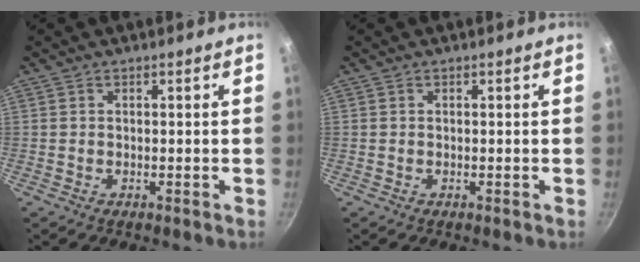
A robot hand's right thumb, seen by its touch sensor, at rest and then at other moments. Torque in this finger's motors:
{"motor_torque": [-0.12, -0.07, 0.09, 0.03, 0.00]}